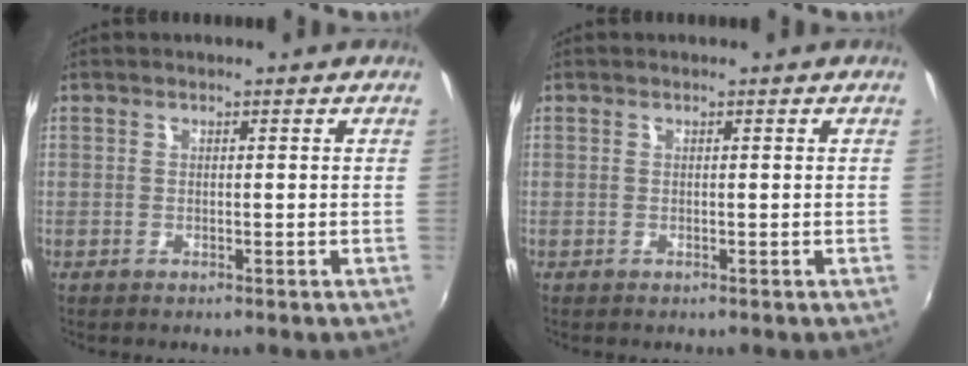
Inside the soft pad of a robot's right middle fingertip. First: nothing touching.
{"total": 0.0}